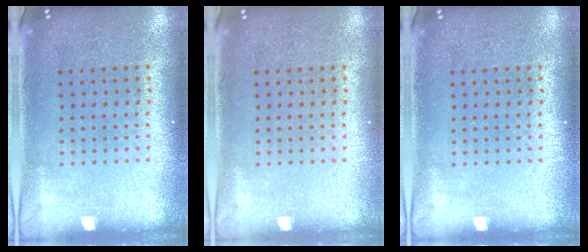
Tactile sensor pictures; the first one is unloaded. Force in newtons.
{"total": 0.0}
{"total": 0.0}